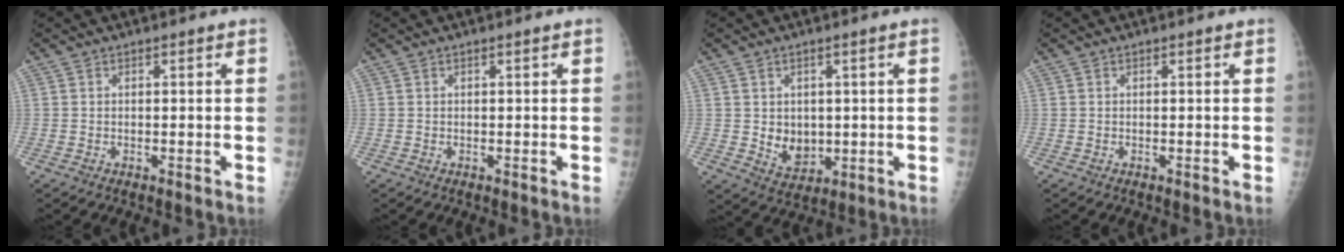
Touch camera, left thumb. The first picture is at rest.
{"total": 0.0}
{"total": 5.7, "force": [0.2, 4.5, 3.6], "torque": [-0.033, -0.012, 0.021]}
{"total": 0.0}